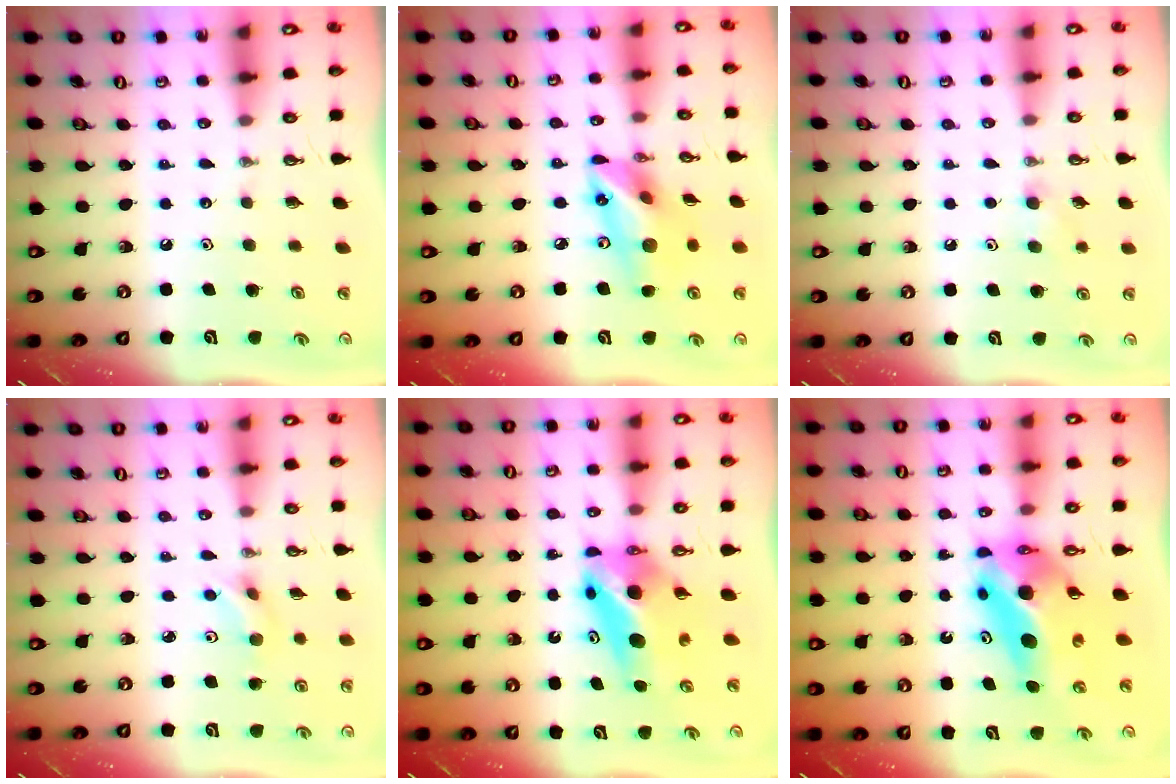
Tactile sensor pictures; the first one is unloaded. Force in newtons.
{"total": 16.3, "press": 15.9, "slide": 3.6}
{"total": 5.8, "press": 5.4, "slide": 2.3}
{"total": 4.8, "press": 4.7, "slide": 1.0}
{"total": 8.0, "press": 6.1, "slide": 5.2}
{"total": 14.3, "press": 13.6, "slide": 4.4}